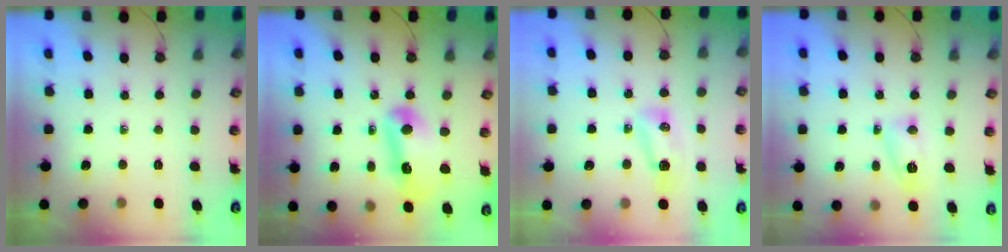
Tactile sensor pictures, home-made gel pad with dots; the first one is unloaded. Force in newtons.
{"total": 14.1, "press": 14.0, "slide": 1.6}
{"total": 8.8, "press": 8.4, "slide": 2.8}
{"total": 6.8, "press": 6.7, "slide": 0.9}